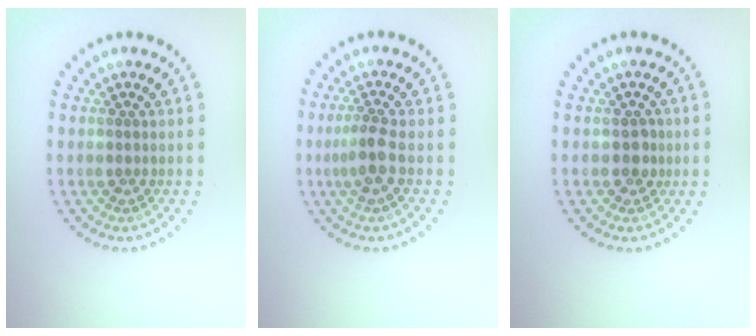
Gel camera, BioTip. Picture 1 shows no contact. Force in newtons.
{"total": 2.2, "press": 1.7, "slide": 1.3}
{"total": 1.3, "press": 1.3, "slide": 0.4}